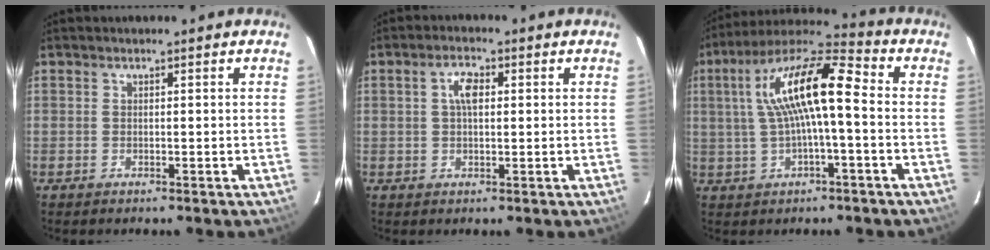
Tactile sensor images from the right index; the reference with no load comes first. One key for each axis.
{"total": 3.6, "fx": 0.8, "fy": 1.8, "fz": 3.1, "tx": -0.058, "ty": 0.011, "tz": 0.015}
{"total": 14.2, "fx": 0.9, "fy": 3.2, "fz": 13.8, "tx": -0.260, "ty": 0.027, "tz": 0.012}